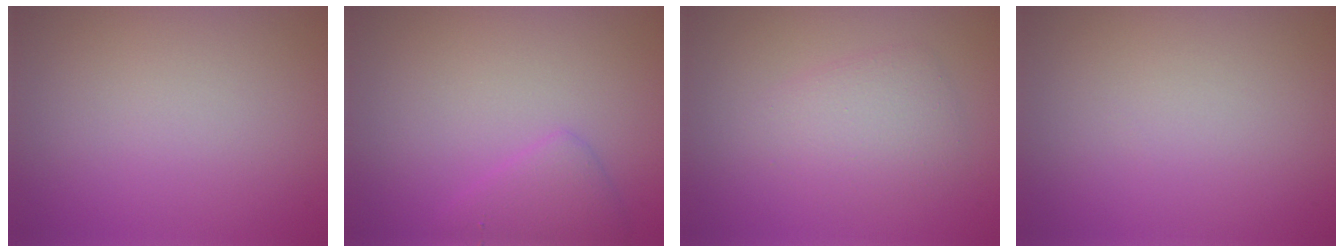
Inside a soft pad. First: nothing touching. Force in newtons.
{"total": 2.4, "press": 2.4, "slide": 0.1}
{"total": 2.8, "press": 2.8, "slide": 0.2}
{"total": 0.0}